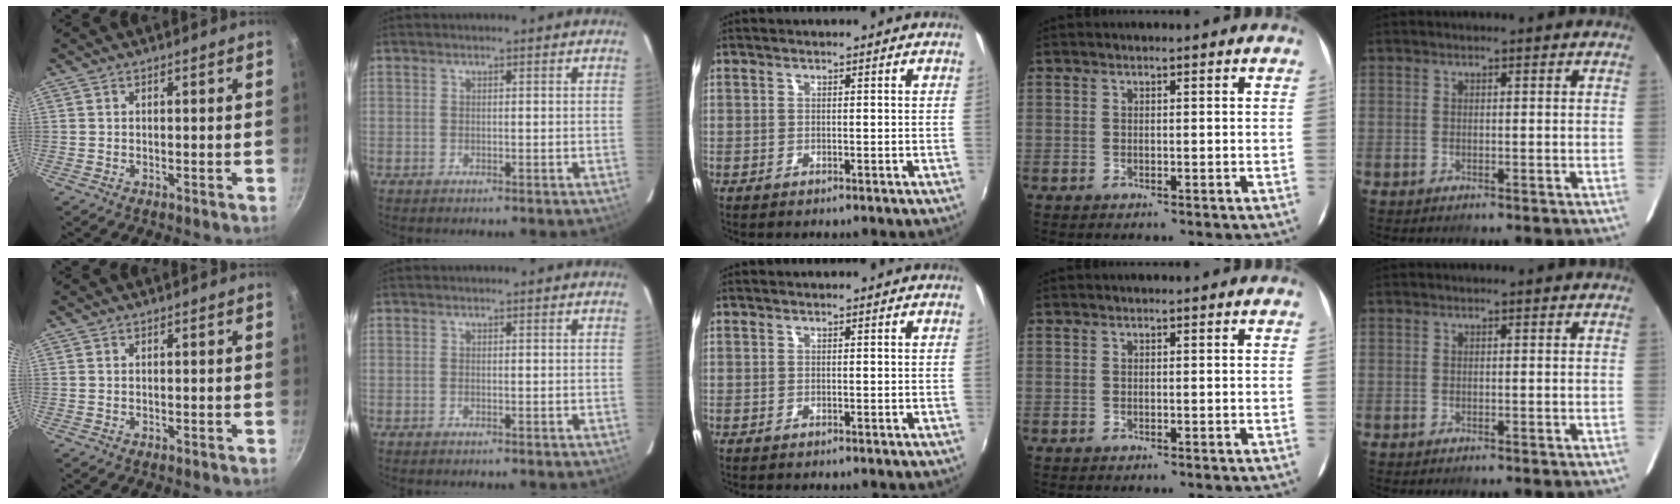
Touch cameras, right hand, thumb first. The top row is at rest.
{}